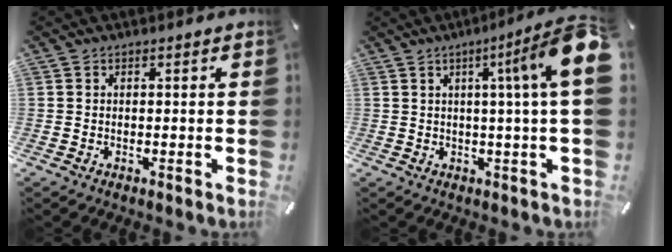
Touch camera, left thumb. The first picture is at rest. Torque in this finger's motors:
{"motor_torque": [0.13, 0.60, 1.28, -0.43, 0.38]}